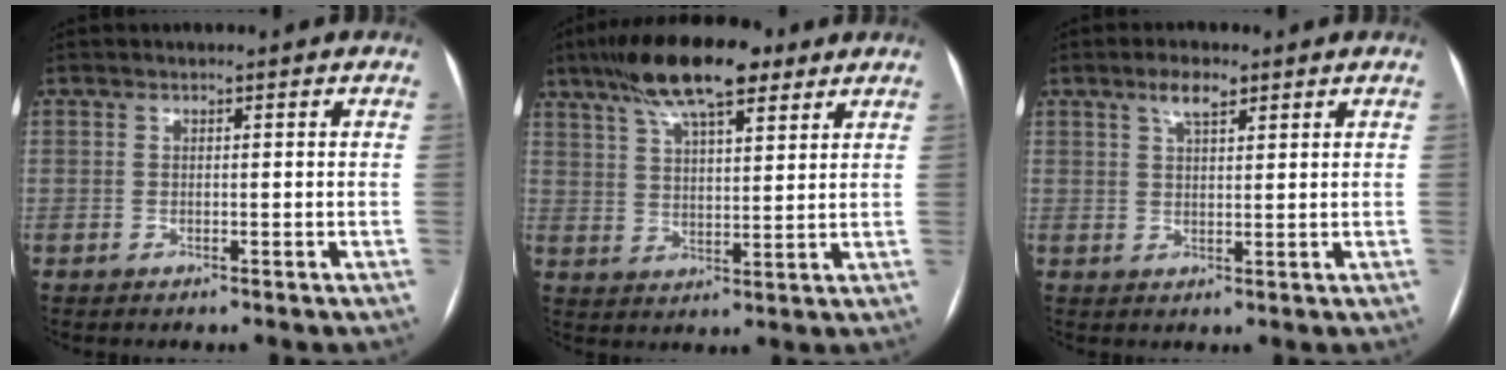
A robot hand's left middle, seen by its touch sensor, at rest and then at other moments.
{"total": 13.7, "force": [9.1, 3.8, 9.4], "torque": [-0.174, 0.028, 0.160]}
{"total": 3.6, "force": [2.3, 1.1, 2.5], "torque": [-0.049, 0.008, 0.041]}